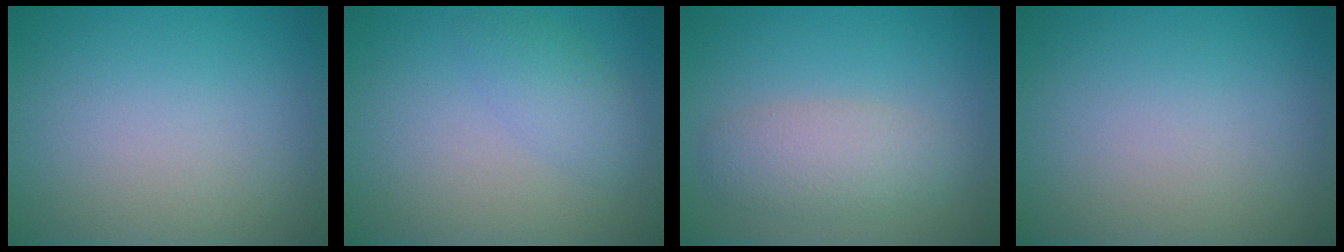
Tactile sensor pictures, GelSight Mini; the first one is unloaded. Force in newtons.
{"total": 2.1, "press": 2.1, "slide": 0.1}
{"total": 3.4, "press": 3.4, "slide": 0.0}
{"total": 0.0}